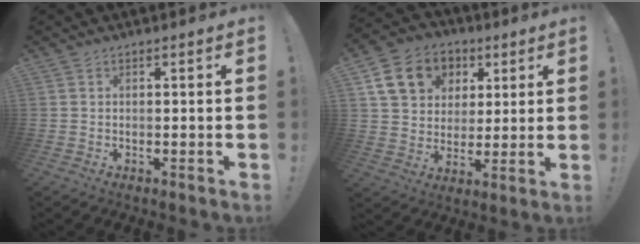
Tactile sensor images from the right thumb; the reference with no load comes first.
{"total": 15.6, "force": [6.2, 12.5, 6.9], "torque": [-0.097, -0.016, 0.130]}